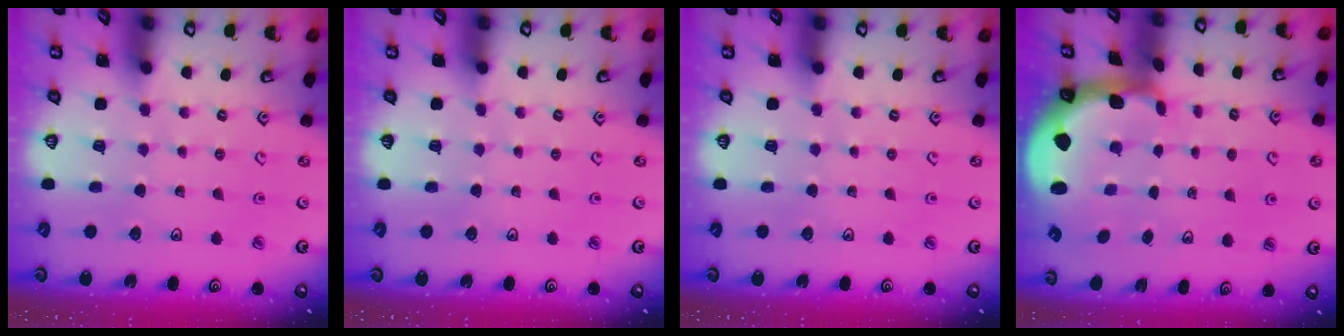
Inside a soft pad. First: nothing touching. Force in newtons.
{"total": 0.0}
{"total": 0.0}
{"total": 1.8, "press": 1.8, "slide": 0.4}